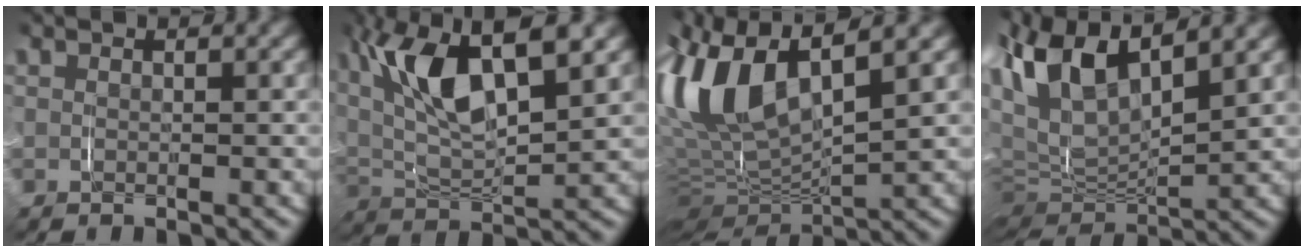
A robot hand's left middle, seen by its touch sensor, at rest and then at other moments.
{"total": 8.3, "force": [2.6, 4.0, 6.8], "torque": [-0.149, -0.001, 0.046]}
{"total": 10.7, "force": [1.4, 6.2, 8.6], "torque": [-0.192, 0.001, 0.019]}
{"total": 12.0, "force": [3.7, 8.0, 8.2], "torque": [-0.192, -0.005, 0.059]}